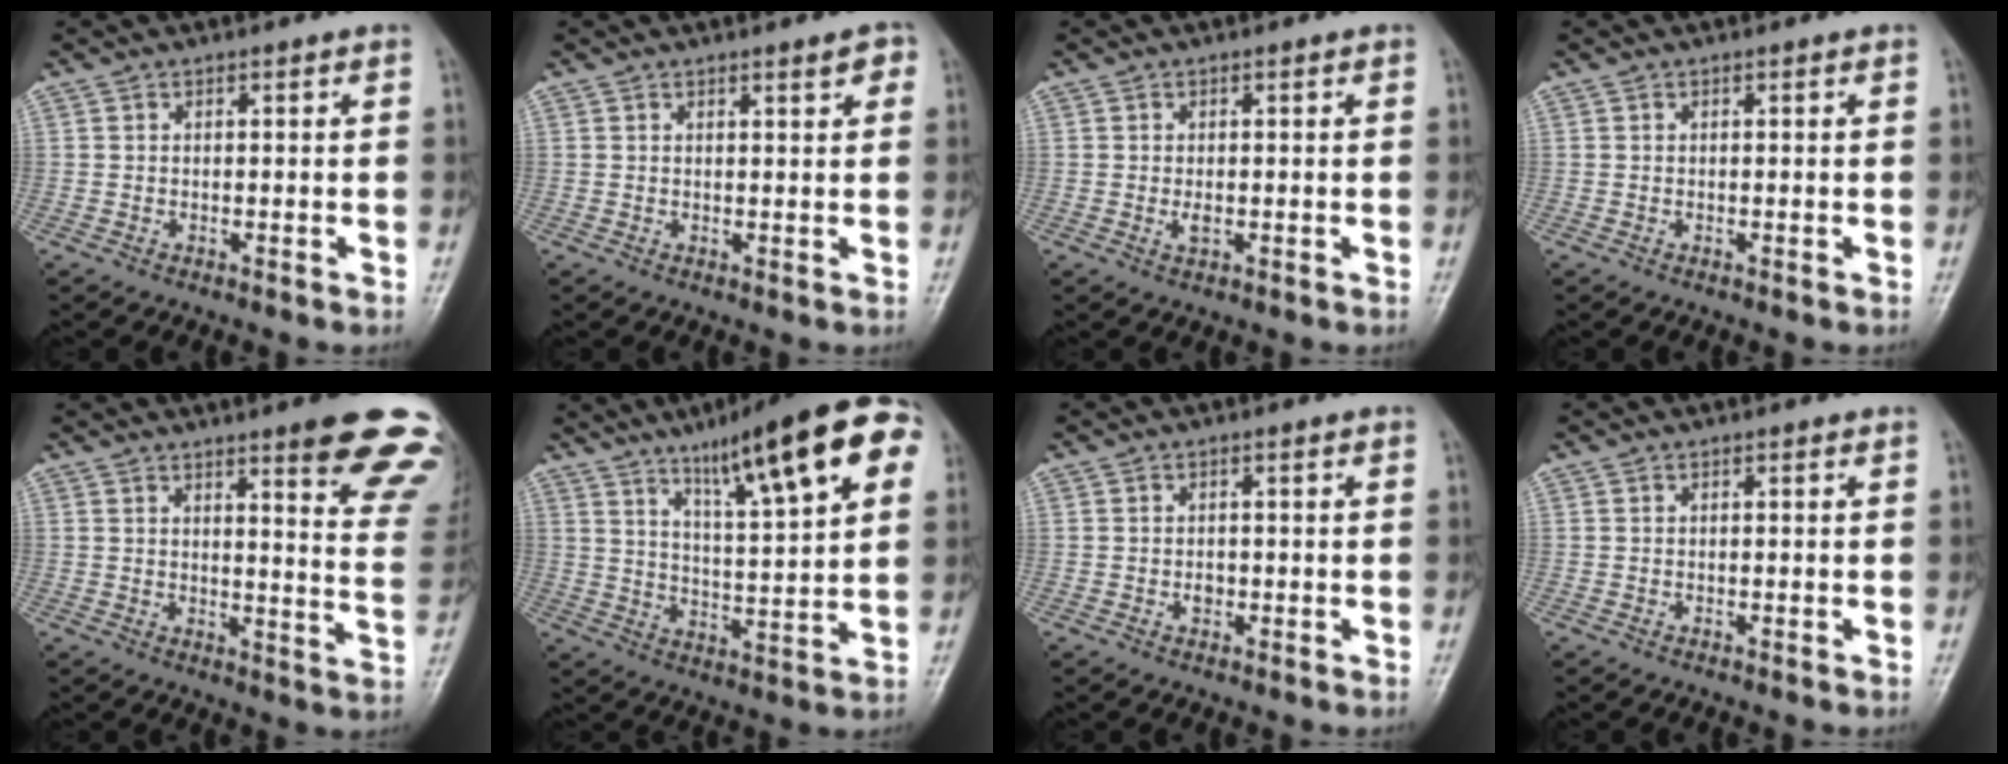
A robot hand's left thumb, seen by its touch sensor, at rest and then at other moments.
{"total": 2.3, "force": [1.2, 0.7, 1.8], "torque": [-0.017, -0.004, 0.015]}
{"total": 1.7, "force": [-0.2, 0.8, 1.5], "torque": [-0.025, -0.001, -0.001]}
{"total": 0.0}
{"total": 16.7, "force": [11.3, 2.4, 12.1], "torque": [-0.117, -0.062, 0.128]}
{"total": 20.3, "force": [10.1, 4.3, 17.0], "torque": [-0.220, -0.017, 0.151]}
{"total": 1.4, "force": [-0.3, 1.0, 0.9], "torque": [-0.006, 0.004, -0.003]}
{"total": 0.0}